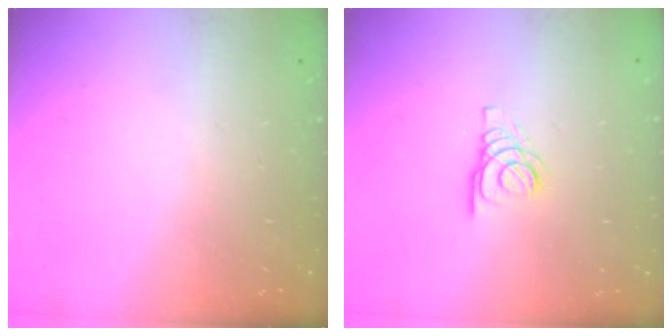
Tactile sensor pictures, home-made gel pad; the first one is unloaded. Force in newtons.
{"total": 2.8, "press": 2.8, "slide": 0.3}